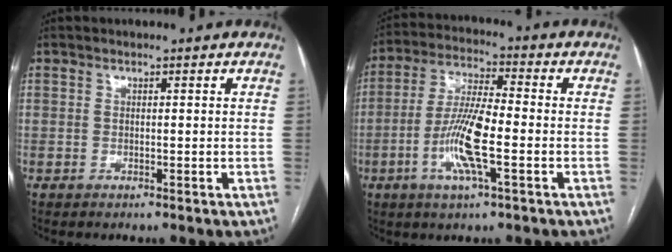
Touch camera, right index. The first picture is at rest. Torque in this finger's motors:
{"motor_torque": [0.38, 0.02, 0.19, 0.17]}